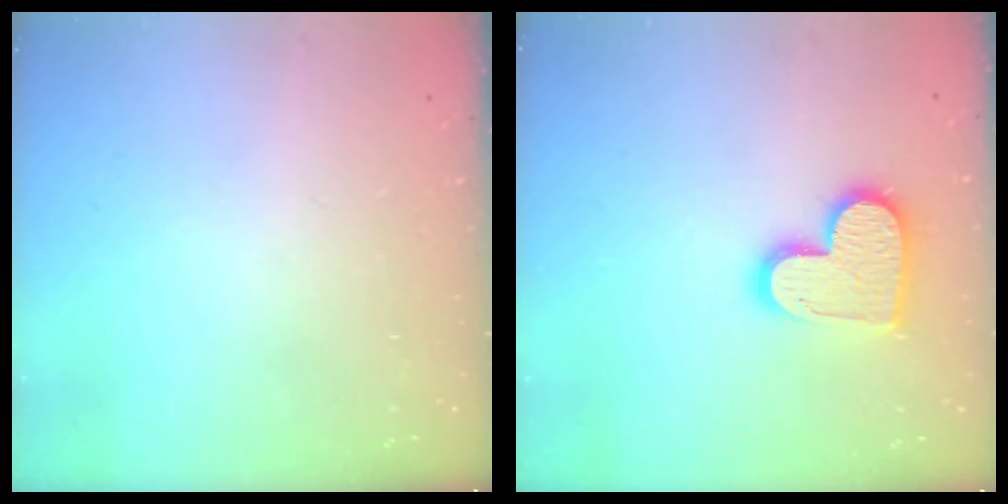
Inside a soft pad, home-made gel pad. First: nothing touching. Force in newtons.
{"total": 14.3, "press": 14.3, "slide": 1.1}